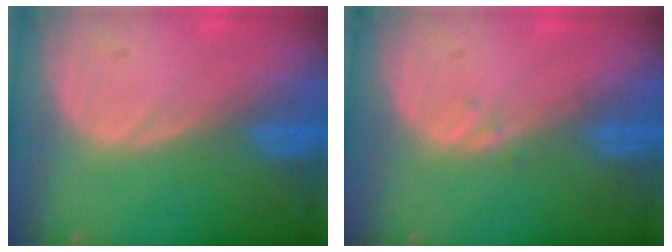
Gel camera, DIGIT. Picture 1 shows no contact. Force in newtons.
{"total": 0.7, "press": 0.6, "slide": 0.3}